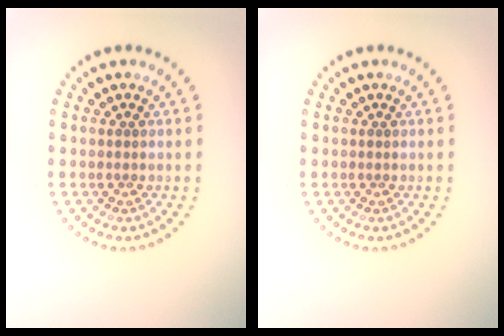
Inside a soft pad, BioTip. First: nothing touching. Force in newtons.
{"total": 0.0}